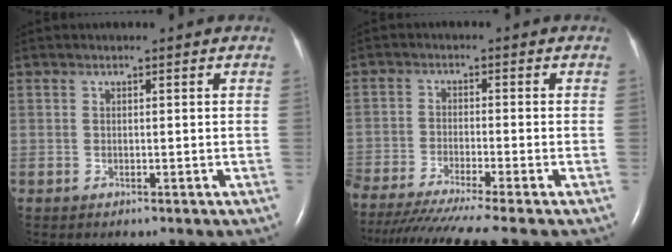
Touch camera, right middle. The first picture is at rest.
{"total": 14.1, "force": [-12.1, -1.4, 7.3], "torque": [-0.112, -0.043, -0.197]}